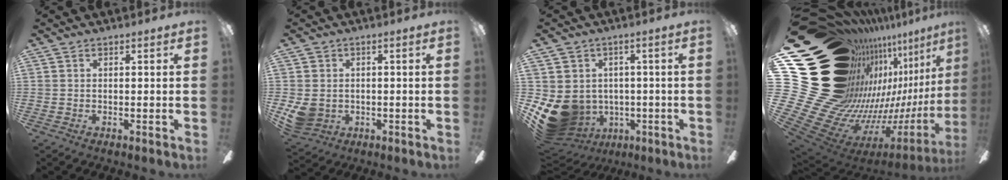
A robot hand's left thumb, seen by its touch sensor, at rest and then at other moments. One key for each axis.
{"total": 6.2, "fx": -0.8, "fy": 5.6, "fz": 2.6, "tx": -0.068, "ty": 0.003, "tz": -0.015}
{"total": 12.6, "fx": -3.3, "fy": 11.0, "fz": 5.1, "tx": -0.127, "ty": 0.009, "tz": -0.049}
{"total": 34.0, "fx": 10.9, "fy": 23.1, "fz": 22.5, "tx": -0.346, "ty": -0.157, "tz": 0.311}